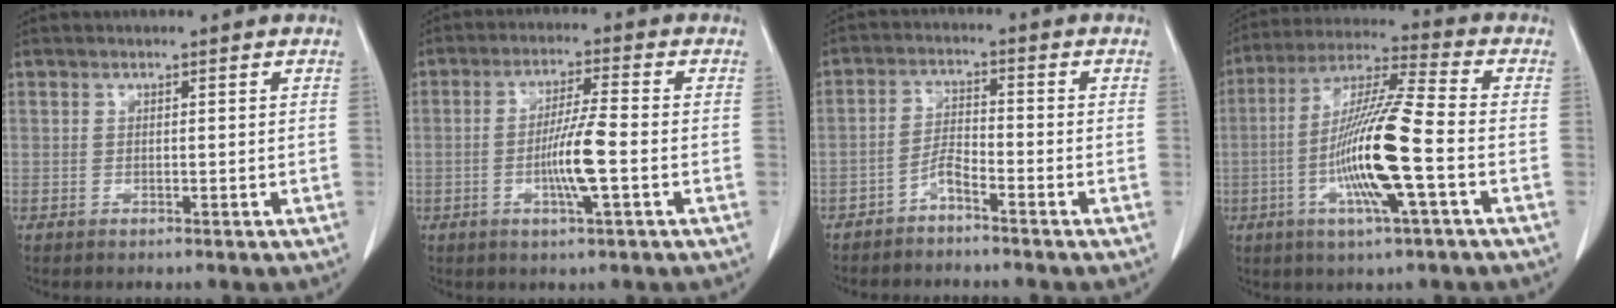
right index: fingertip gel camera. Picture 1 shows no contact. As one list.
[{"total": 6.9, "force": [-1.7, -0.1, 6.7], "torque": [-0.127, -0.004, -0.033]}, {"total": 3.0, "force": [-2.5, 0.3, 1.7], "torque": [-0.033, 0.003, -0.051]}, {"total": 14.4, "force": [-3.5, 0.2, 13.9], "torque": [-0.272, -0.005, -0.073]}]